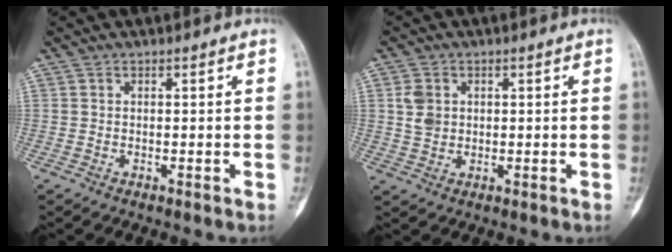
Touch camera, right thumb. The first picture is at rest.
{"total": 3.9, "force": [0.7, 3.3, 2.1], "torque": [-0.022, 0.001, 0.016]}